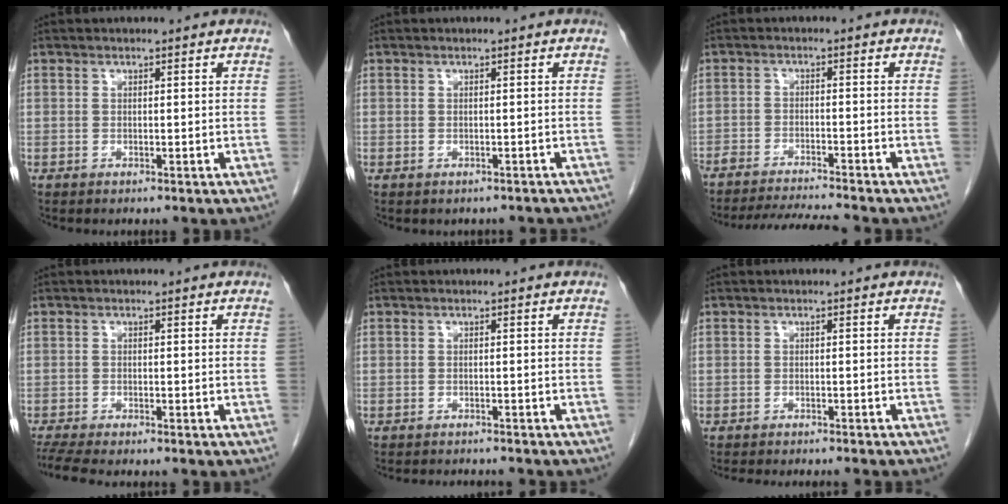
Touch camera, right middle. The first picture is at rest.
{"total": 2.7, "force": [-2.3, 1.2, 0.6], "torque": [-0.010, 0.002, -0.025]}
{"total": 9.0, "force": [-8.5, -0.4, 3.0], "torque": [-0.039, -0.008, -0.139]}
{"total": 4.8, "force": [-4.2, 0.0, 2.3], "torque": [-0.043, -0.014, -0.074]}
{"total": 4.9, "force": [-4.7, 0.6, 1.3], "torque": [-0.013, -0.008, -0.060]}
{"total": 8.4, "force": [-7.5, 1.0, 3.7], "torque": [-0.036, -0.010, -0.097]}